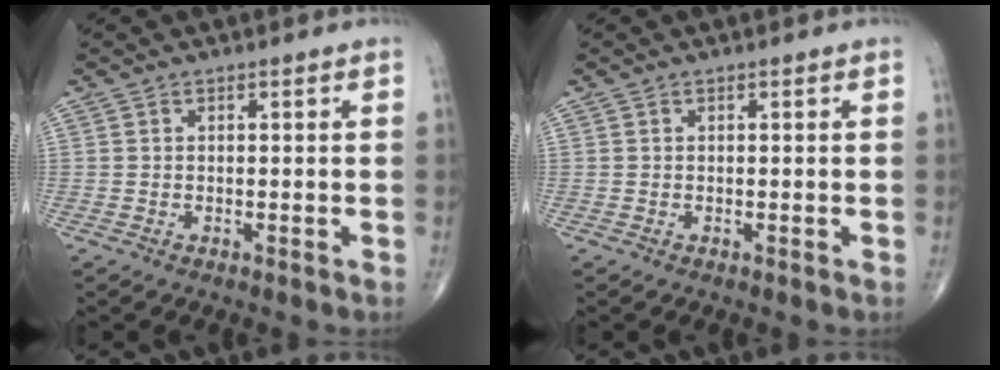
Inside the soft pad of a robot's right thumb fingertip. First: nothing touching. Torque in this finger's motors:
{"motor_torque": [0.00, 0.00, 0.00, 0.00, 0.00]}